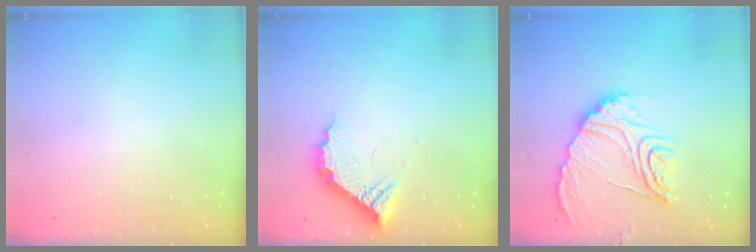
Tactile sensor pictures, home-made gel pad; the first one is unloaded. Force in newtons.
{"total": 11.2, "press": 11.2, "slide": 0.6}
{"total": 17.5, "press": 17.5, "slide": 1.1}